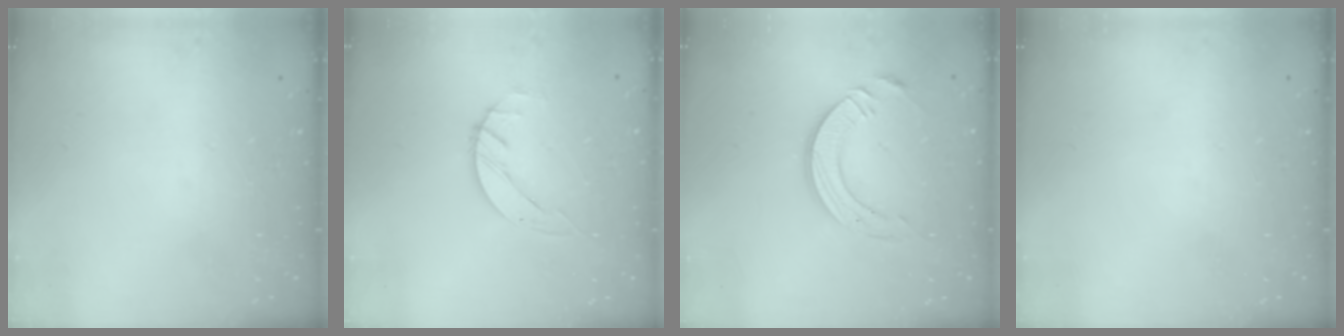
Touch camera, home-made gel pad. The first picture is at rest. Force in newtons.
{"total": 1.4, "press": 1.4, "slide": 0.2}
{"total": 10.7, "press": 10.7, "slide": 1.1}
{"total": 0.0}